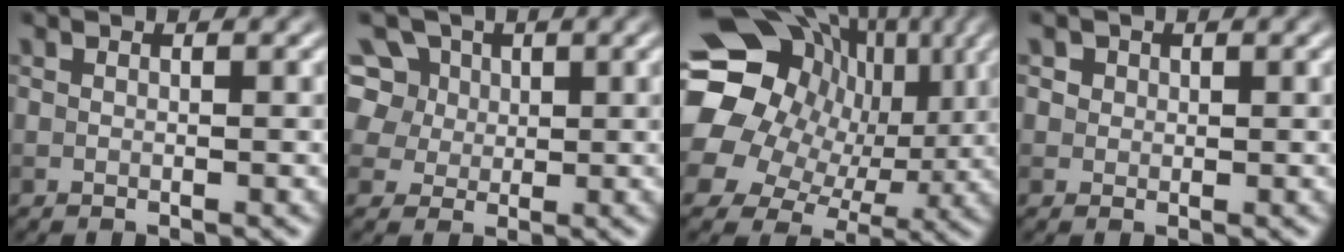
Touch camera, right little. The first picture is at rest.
{"total": 10.7, "force": [5.1, 8.2, 4.7], "torque": [-0.118, 0.032, 0.072]}
{"total": 19.8, "force": [4.7, 16.7, 9.4], "torque": [-0.199, 0.031, 0.055]}
{"total": 2.2, "force": [1.1, 1.7, 0.8], "torque": [-0.015, 0.001, 0.018]}